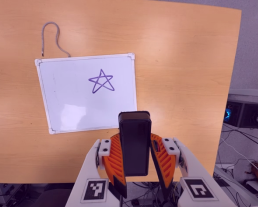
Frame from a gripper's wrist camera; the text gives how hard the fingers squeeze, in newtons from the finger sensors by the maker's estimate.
{"total": 8.0, "left": 7.5, "right": 8.6}